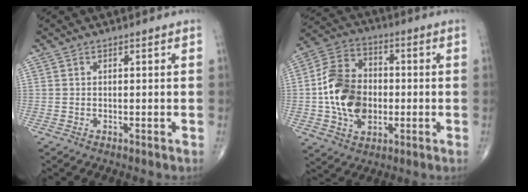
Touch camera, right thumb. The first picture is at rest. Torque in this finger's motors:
{"motor_torque": [0.88, 0.99, 1.56, 0.16, 0.53]}